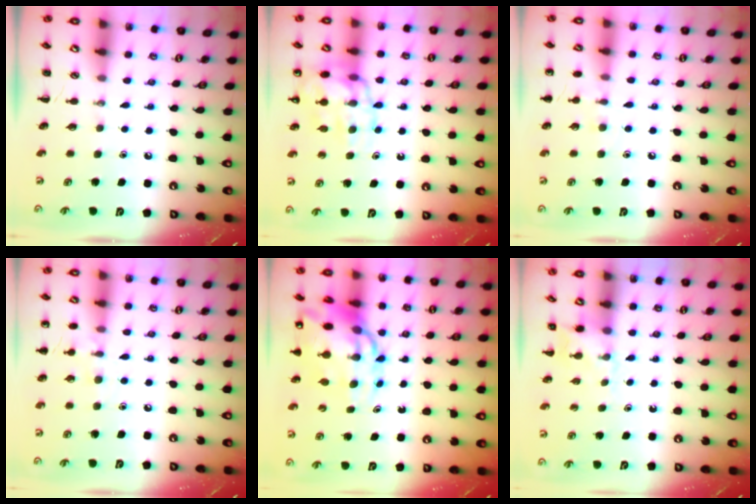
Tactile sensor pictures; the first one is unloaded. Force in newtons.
{"total": 16.7, "press": 16.5, "slide": 2.8}
{"total": 6.0, "press": 5.7, "slide": 1.9}
{"total": 7.3, "press": 6.9, "slide": 2.3}
{"total": 14.2, "press": 13.6, "slide": 3.8}
{"total": 4.5, "press": 4.4, "slide": 1.1}